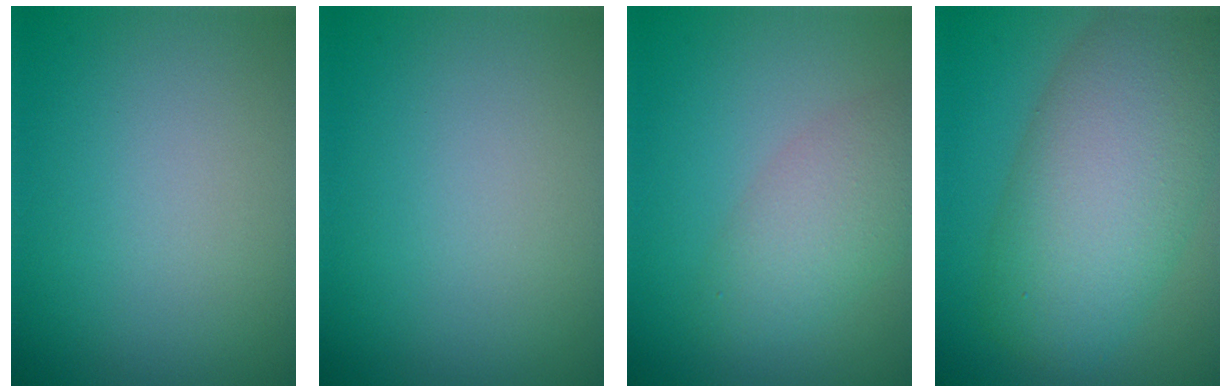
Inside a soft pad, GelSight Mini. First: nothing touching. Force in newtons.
{"total": 0.0}
{"total": 4.0, "press": 4.0, "slide": 0.0}
{"total": 10.0, "press": 10.0, "slide": 0.8}